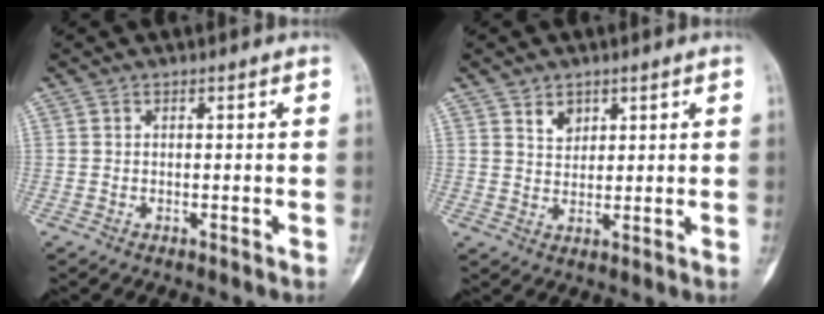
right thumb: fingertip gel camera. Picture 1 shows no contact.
{"total": 3.4, "force": [2.1, 2.3, 1.4], "torque": [-0.005, -0.017, 0.040]}